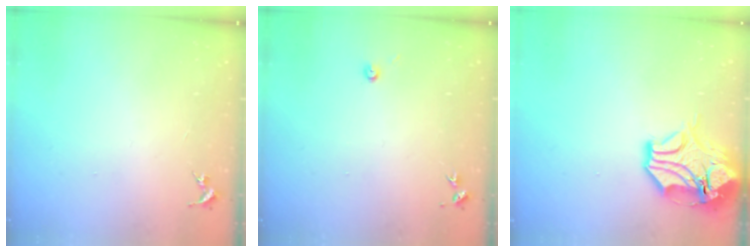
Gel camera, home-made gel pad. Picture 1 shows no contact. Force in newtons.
{"total": 3.0, "press": 3.0, "slide": 0.3}
{"total": 15.1, "press": 14.9, "slide": 2.5}